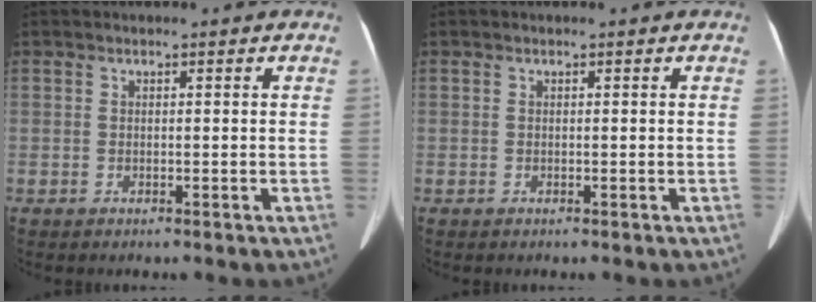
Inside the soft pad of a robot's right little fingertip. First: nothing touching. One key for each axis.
{"total": 0.0}